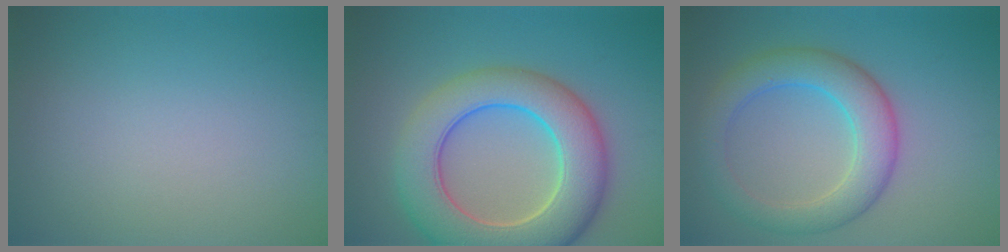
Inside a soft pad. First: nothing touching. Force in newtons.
{"total": 10.1, "press": 10.1, "slide": 0.8}
{"total": 5.7, "press": 5.7, "slide": 0.1}